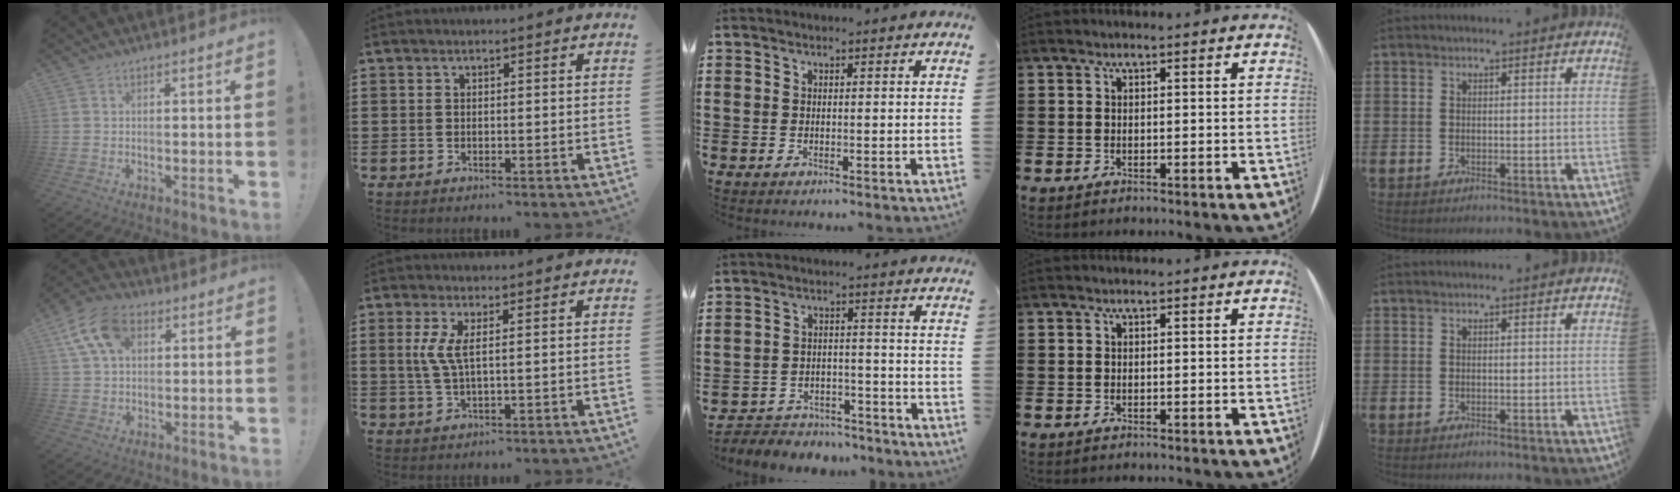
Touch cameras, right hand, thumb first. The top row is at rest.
{"thumb": {"total": 13.7, "force": [5.2, 9.0, 8.9], "torque": [-0.153, -0.007, 0.101]}, "index": {"total": 3.8, "force": [0.8, 0.6, 3.7], "torque": [-0.089, -0.007, 0.008]}, "middle": {"total": 4.4, "force": [-4.3, 1.0, 0.0], "torque": [-0.005, 0.007, -0.091]}}